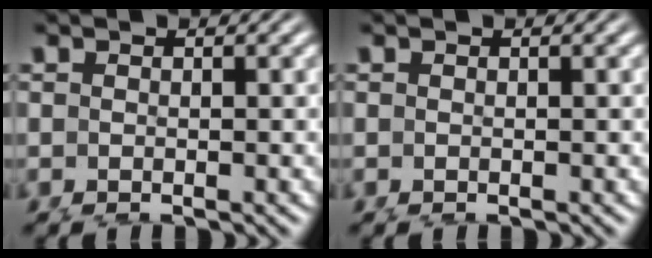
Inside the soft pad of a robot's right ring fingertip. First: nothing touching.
{"total": 0.0}